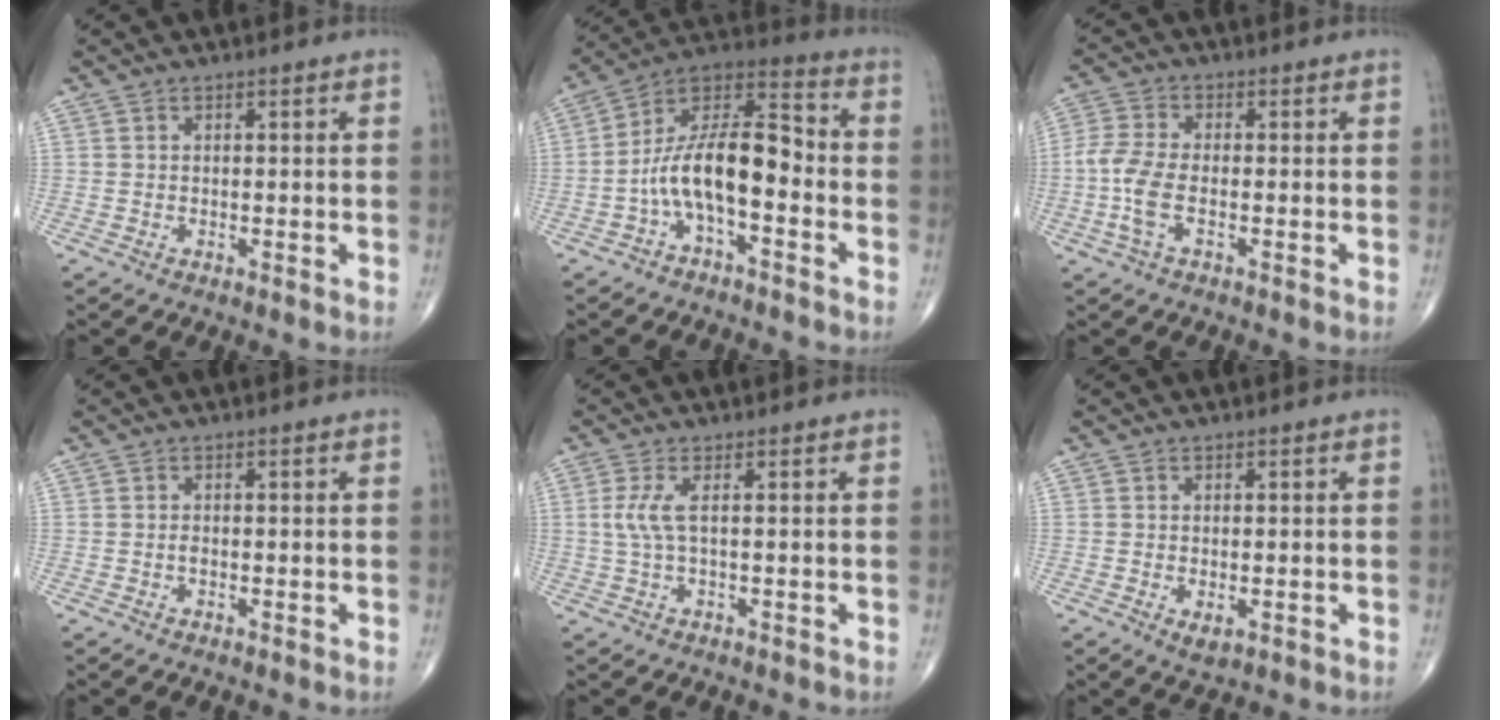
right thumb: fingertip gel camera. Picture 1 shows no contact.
{"total": 14.1, "force": [-3.4, 5.9, 12.3], "torque": [-0.214, 0.062, -0.070]}
{"total": 6.9, "force": [-1.8, 3.0, 6.0], "torque": [-0.154, 0.010, -0.041]}
{"total": 0.7, "force": [-0.2, 0.4, 0.5], "torque": [-0.010, 0.000, -0.005]}
{"total": 3.3, "force": [0.4, 0.6, 3.2], "torque": [-0.096, 0.003, 0.010]}
{"total": 2.3, "force": [-0.6, 1.2, 1.9], "torque": [-0.029, -0.004, -0.005]}